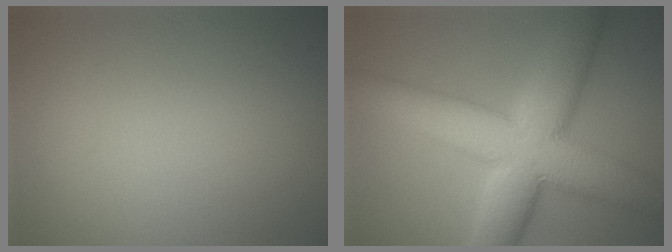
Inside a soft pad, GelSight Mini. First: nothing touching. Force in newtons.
{"total": 11.4, "press": 11.4, "slide": 0.4}